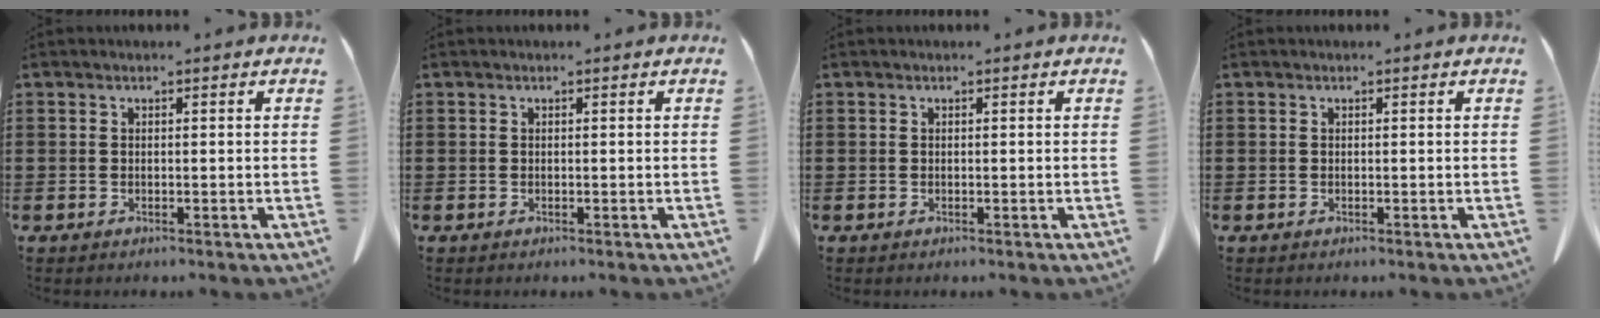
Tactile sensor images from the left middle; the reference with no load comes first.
{"total": 0.0}
{"total": 0.0}
{"total": 0.0}